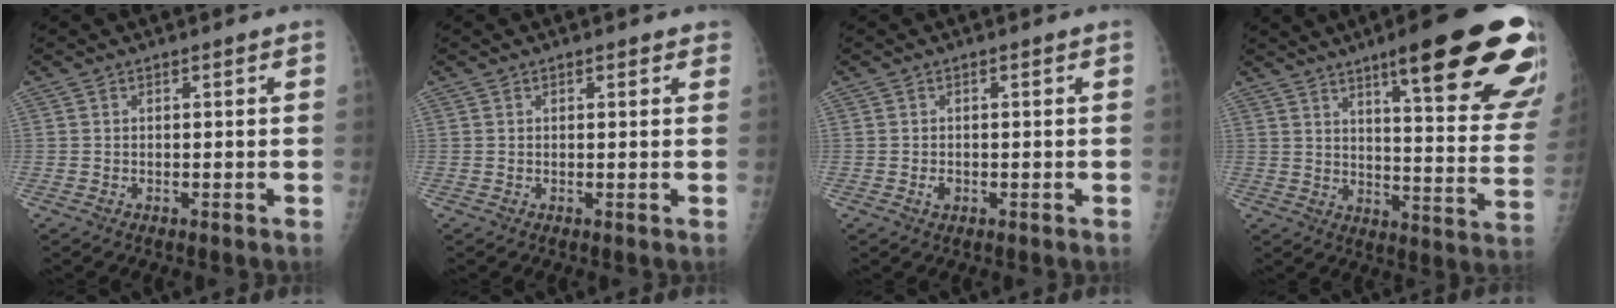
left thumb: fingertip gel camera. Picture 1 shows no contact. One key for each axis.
{"total": 1.3, "fx": 0.8, "fy": 0.8, "fz": 0.7, "tx": 0.001, "ty": -0.001, "tz": 0.005}
{"total": 1.4, "fx": -0.5, "fy": 1.0, "fz": 0.9, "tx": -0.011, "ty": 0.001, "tz": -0.007}
{"total": 26.2, "fx": 15.4, "fy": 4.6, "fz": 20.6, "tx": -0.219, "ty": -0.054, "tz": 0.207}